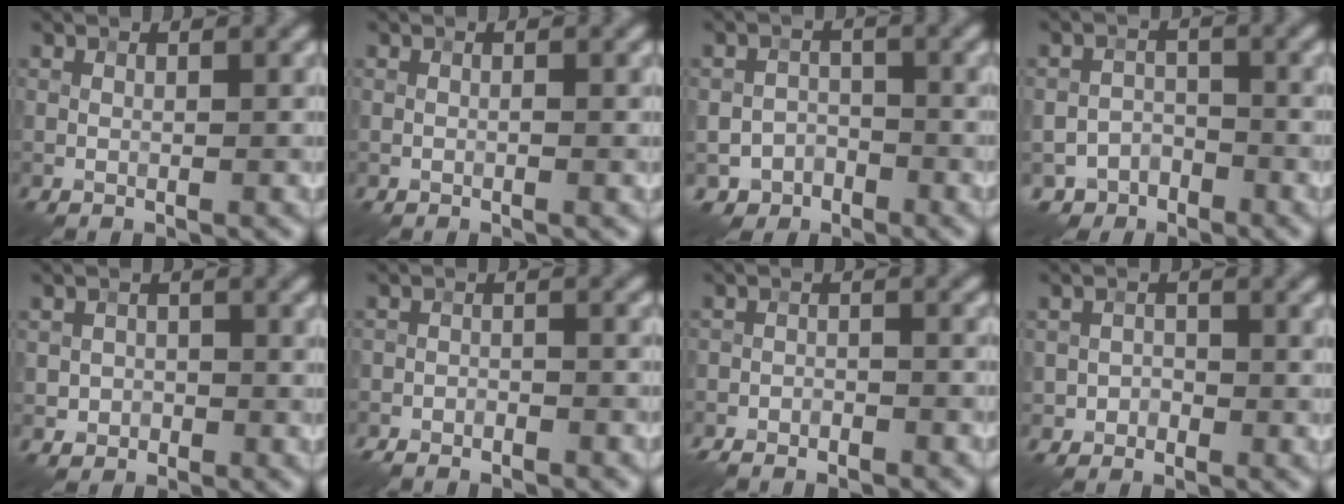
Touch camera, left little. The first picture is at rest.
{"total": 0.0}
{"total": 3.5, "force": [-2.4, 2.5, 0.2], "torque": [0.012, 0.002, -0.042]}
{"total": 4.3, "force": [-3.4, 2.7, 0.3], "torque": [0.015, 0.002, -0.054]}
{"total": 1.5, "force": [-0.6, 1.4, 0.1], "torque": [0.008, -0.002, -0.014]}
{"total": 3.1, "force": [-3.0, 0.8, 0.5], "torque": [-0.010, 0.006, -0.052]}
{"total": 3.5, "force": [-3.3, 1.0, 0.6], "torque": [-0.009, 0.006, -0.057]}
{"total": 1.4, "force": [-0.8, 1.1, 0.0], "torque": [0.010, 0.003, -0.019]}